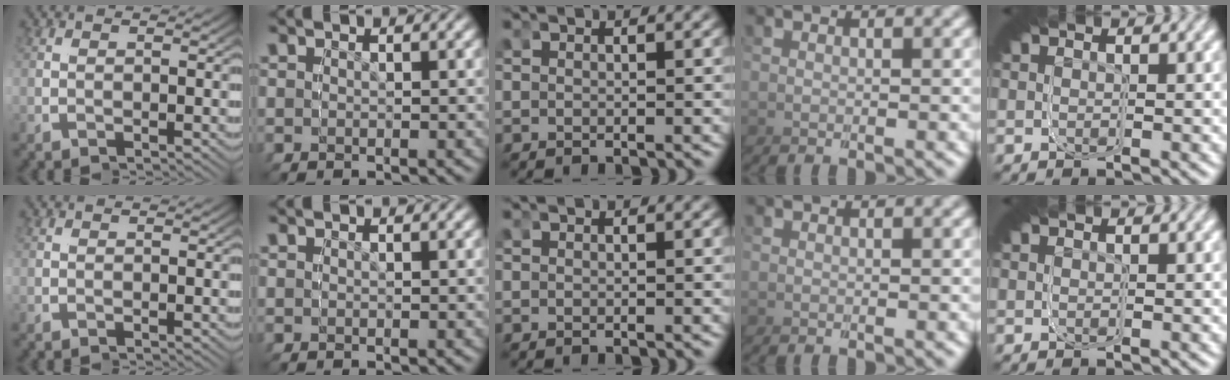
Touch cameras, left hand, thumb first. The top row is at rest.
{}